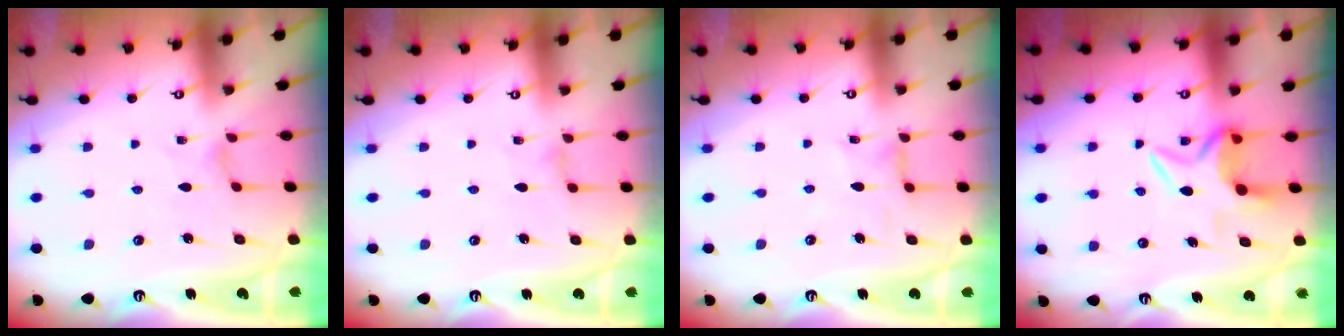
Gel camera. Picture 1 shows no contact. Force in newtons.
{"total": 0.9, "press": 0.9, "slide": 0.3}
{"total": 1.6, "press": 1.6, "slide": 0.3}
{"total": 6.2, "press": 6.1, "slide": 0.9}